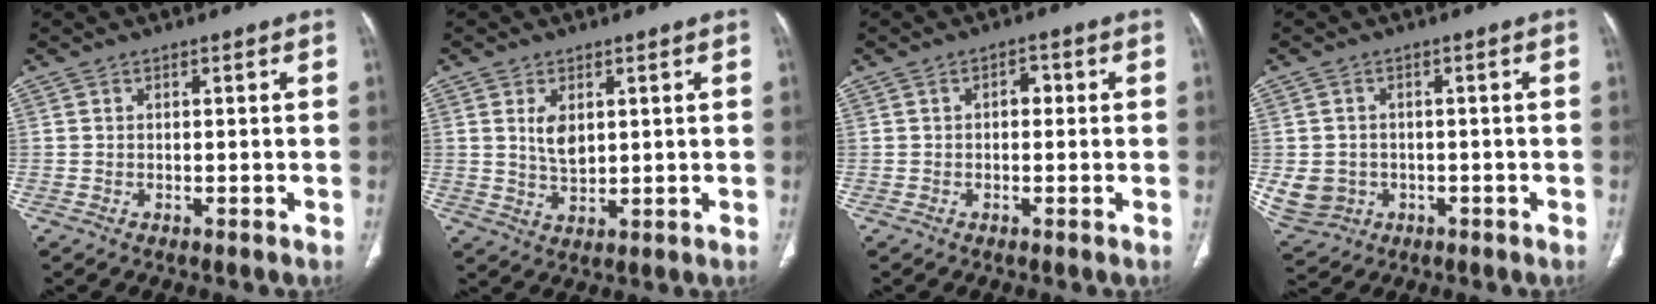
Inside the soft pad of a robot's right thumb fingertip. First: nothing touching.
{"total": 4.7, "force": [1.4, 2.7, 3.6], "torque": [-0.057, -0.013, 0.033]}
{"total": 2.3, "force": [0.1, 1.5, 1.7], "torque": [-0.014, 0.008, -0.004]}
{"total": 7.9, "force": [-1.5, 7.0, 3.2], "torque": [-0.067, 0.010, -0.009]}